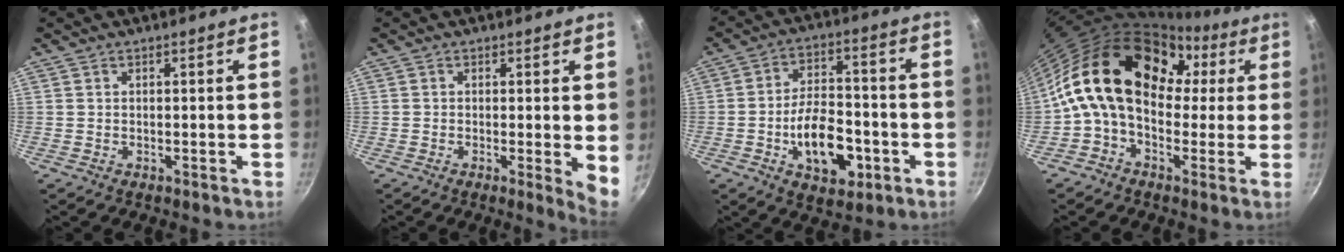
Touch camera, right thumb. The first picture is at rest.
{"total": 4.7, "force": [0.1, 0.9, 4.6], "torque": [-0.060, -0.017, -0.003]}
{"total": 13.8, "force": [-4.4, 7.8, 10.5], "torque": [-0.145, 0.028, -0.068]}
{"total": 20.8, "force": [3.0, 14.7, 14.4], "torque": [-0.233, 0.042, 0.025]}